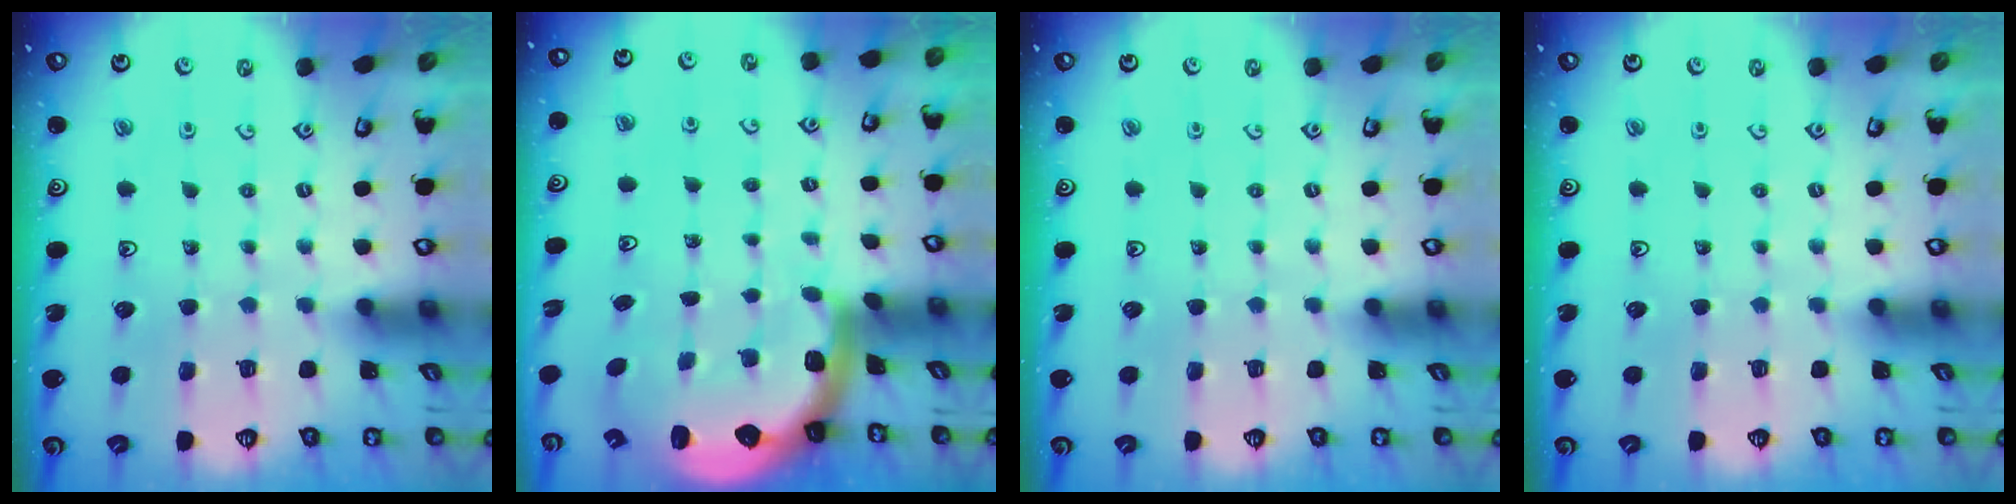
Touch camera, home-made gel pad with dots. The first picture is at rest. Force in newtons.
{"total": 2.9, "press": 2.6, "slide": 1.4}
{"total": 0.0}
{"total": 0.0}